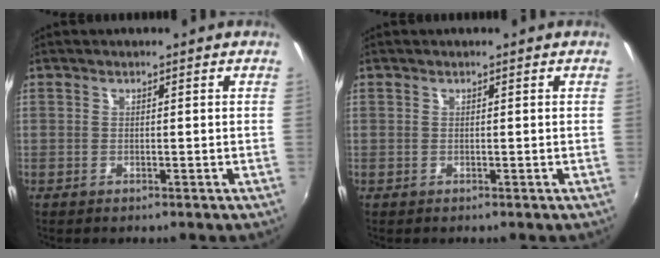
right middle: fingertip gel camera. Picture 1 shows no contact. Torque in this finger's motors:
{"motor_torque": [0.00, 0.00, 0.01, 0.00]}